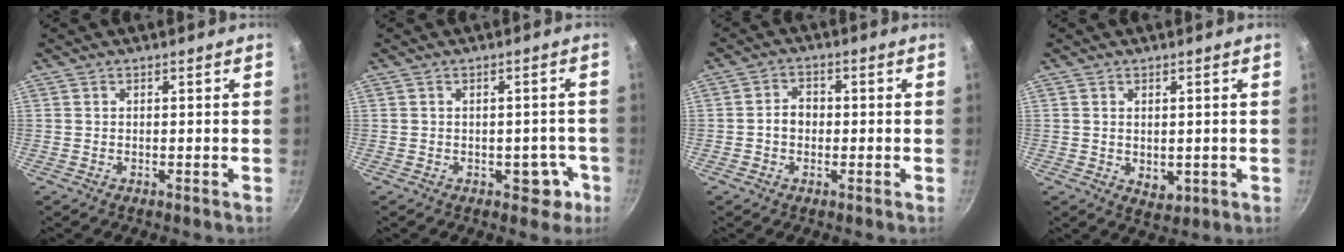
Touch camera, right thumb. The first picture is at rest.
{"total": 4.6, "force": [-1.8, 3.1, 2.9], "torque": [-0.007, 0.023, -0.012]}
{"total": 3.8, "force": [-0.5, 3.1, 2.2], "torque": [-0.019, 0.015, -0.011]}
{"total": 3.5, "force": [0.1, 2.5, 2.5], "torque": [-0.035, -0.010, 0.006]}